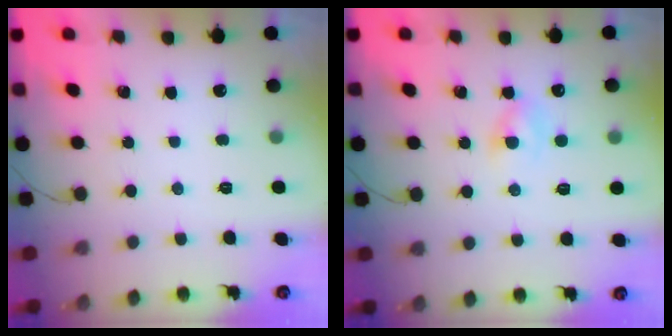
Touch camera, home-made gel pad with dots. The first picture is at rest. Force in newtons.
{"total": 2.2, "press": 2.0, "slide": 1.1}